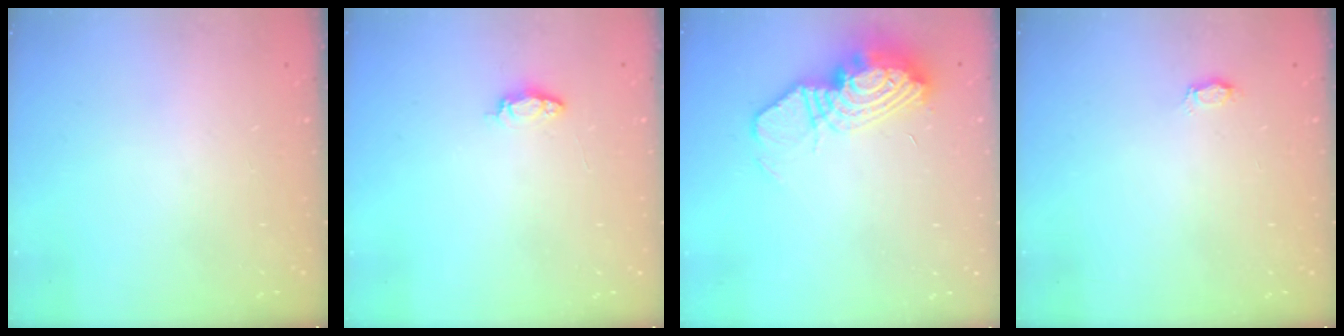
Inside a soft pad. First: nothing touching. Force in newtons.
{"total": 3.7, "press": 3.6, "slide": 0.4}
{"total": 18.4, "press": 15.4, "slide": 10.0}
{"total": 3.1, "press": 3.1, "slide": 0.3}